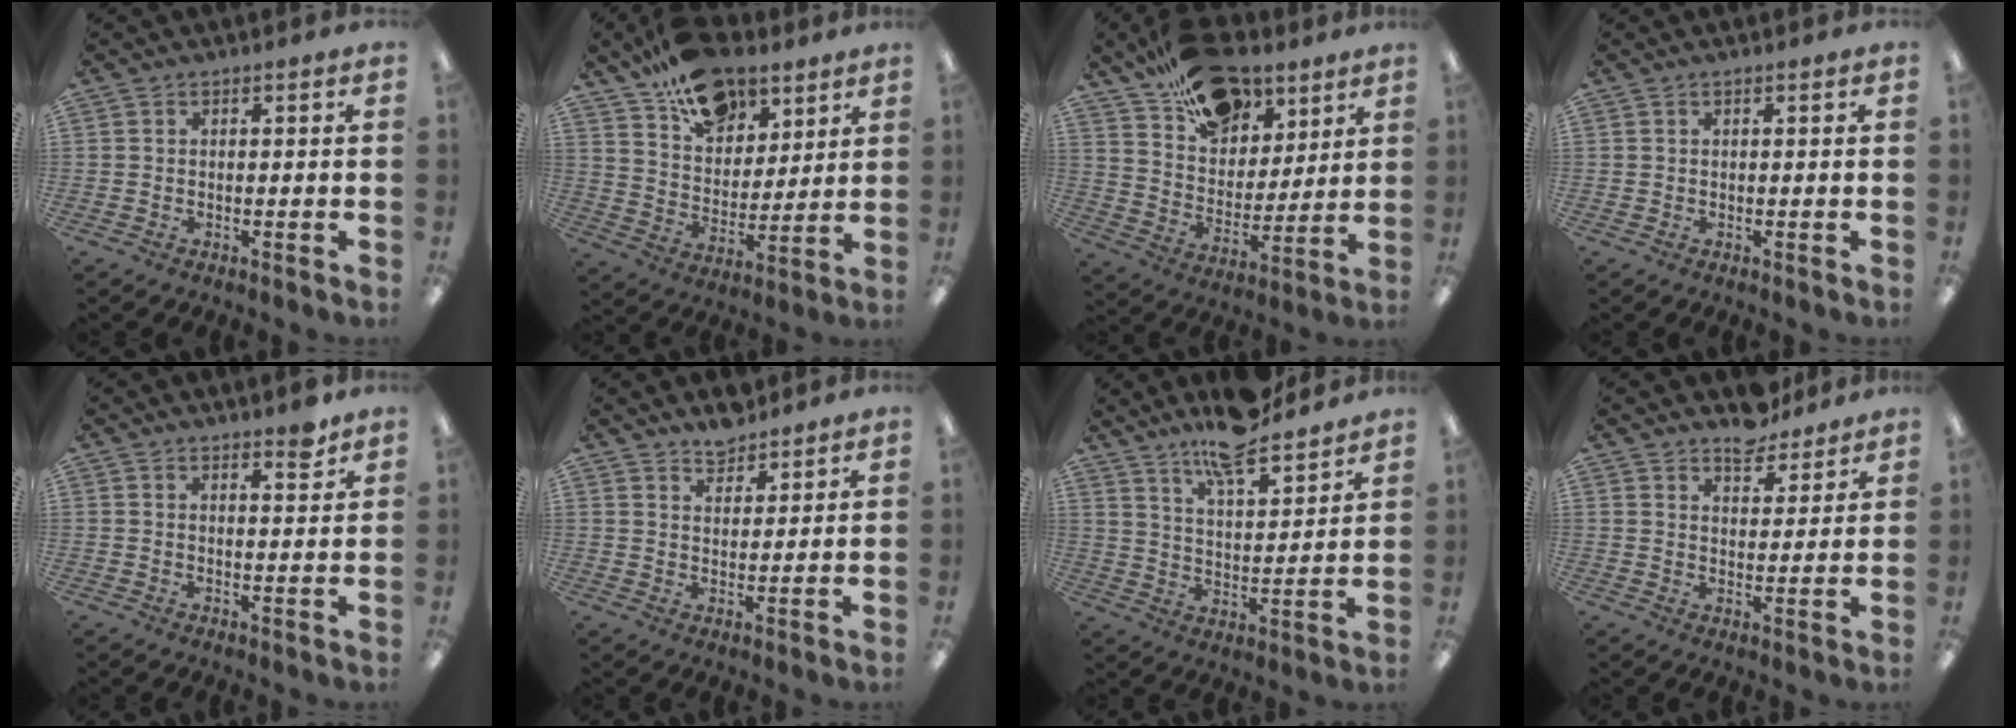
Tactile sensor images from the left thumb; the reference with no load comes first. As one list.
[{"total": 17.7, "force": [12.1, 10.3, 7.9], "torque": [-0.129, -0.065, 0.221]}, {"total": 20.4, "force": [13.8, 11.9, 9.2], "torque": [-0.144, -0.080, 0.249]}, {"total": 0.0}, {"total": 4.0, "force": [3.6, 0.8, 1.7], "torque": [-0.008, -0.030, 0.057]}, {"total": 4.9, "force": [4.5, 1.7, 0.7], "torque": [0.001, -0.030, 0.082]}, {"total": 12.3, "force": [10.9, 2.7, 5.1], "torque": [-0.082, -0.071, 0.192]}, {"total": 6.4, "force": [5.8, 2.5, 1.1], "torque": [-0.008, -0.041, 0.105]}]